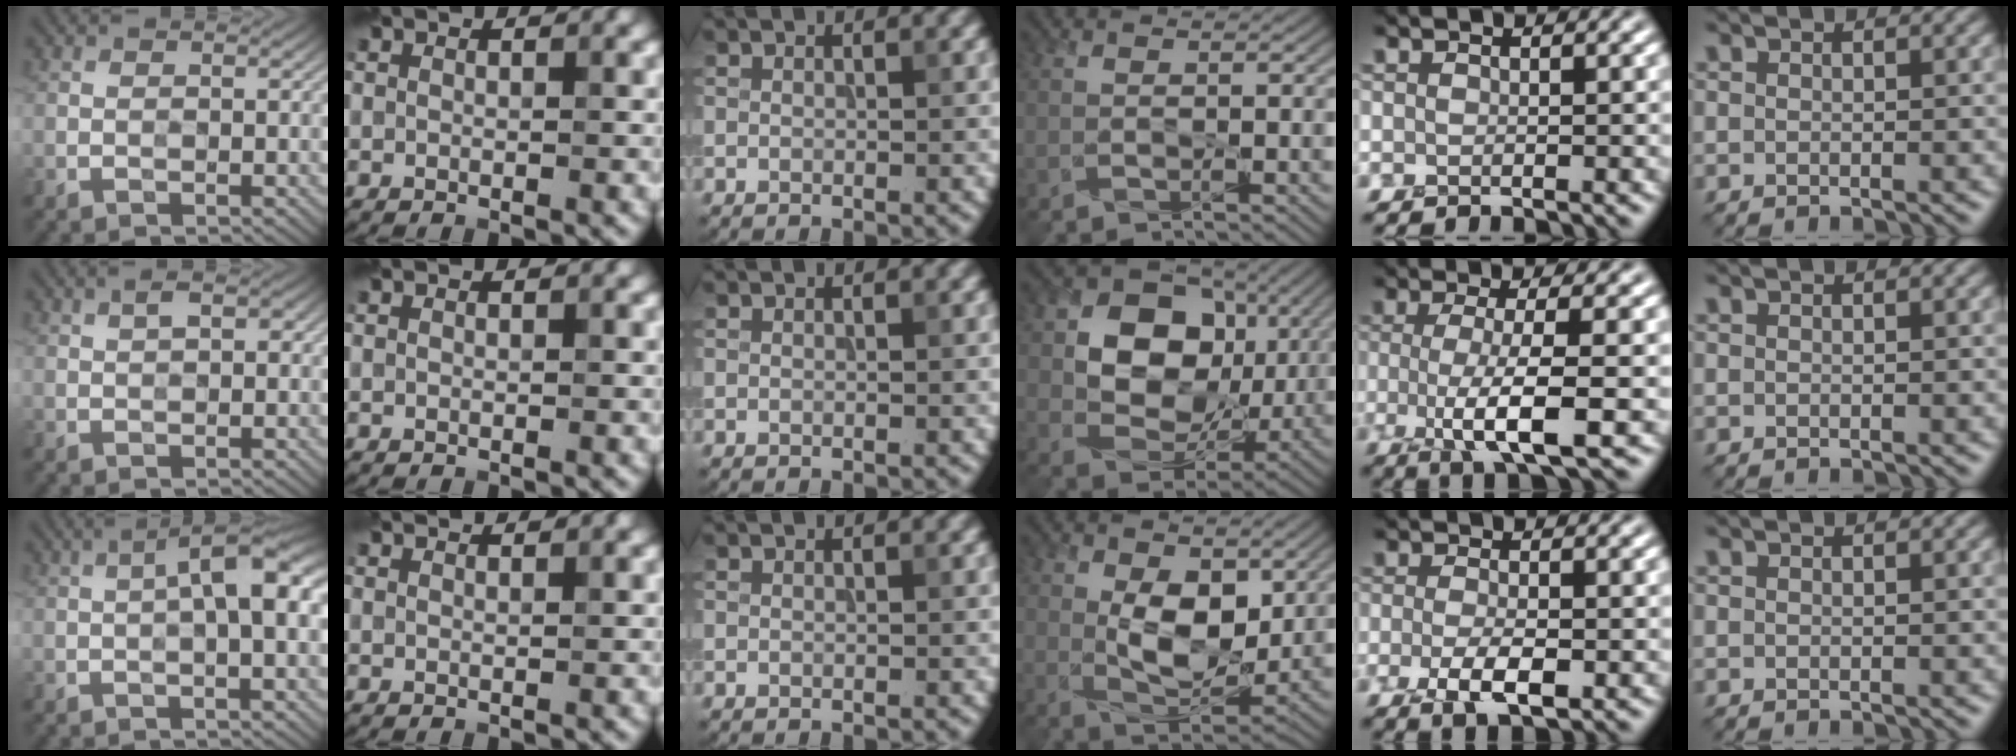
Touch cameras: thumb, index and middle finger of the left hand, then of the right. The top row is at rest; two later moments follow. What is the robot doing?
{"motion": "peel", "object": "bandage"}